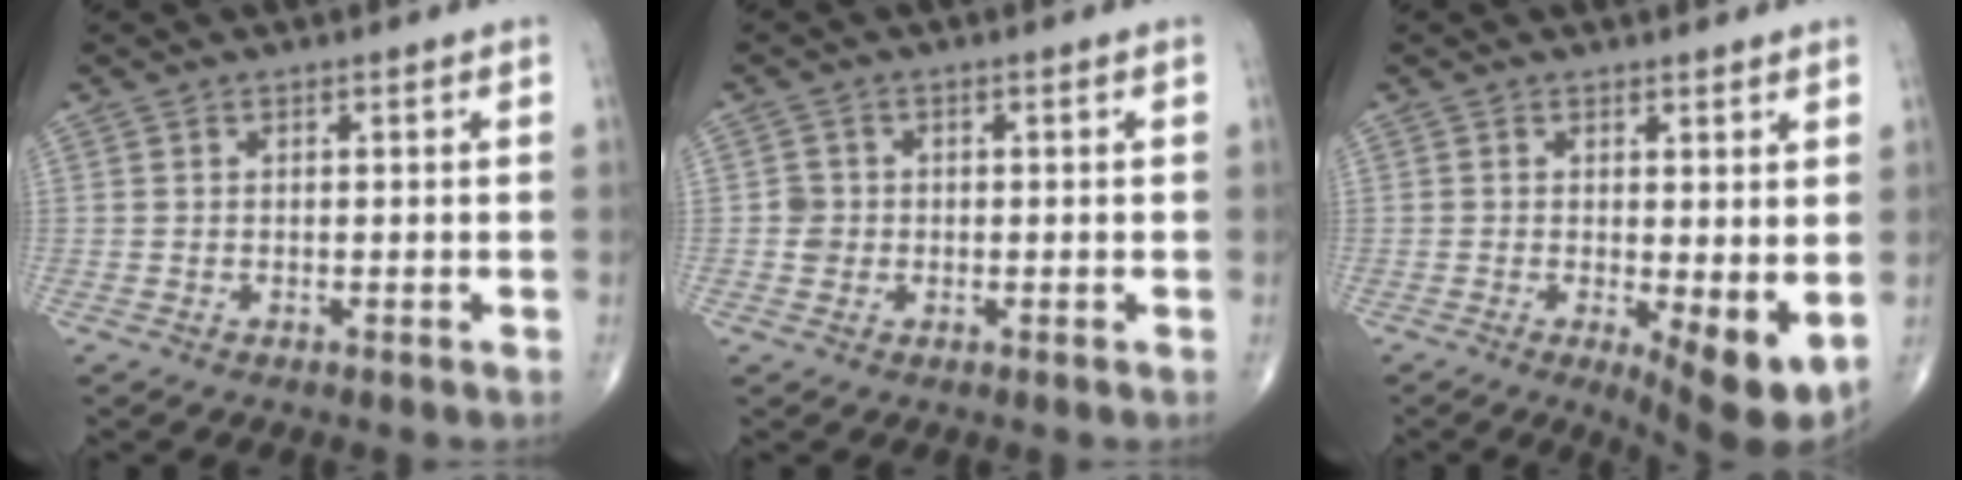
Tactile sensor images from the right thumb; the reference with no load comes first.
{"total": 2.3, "force": [-0.3, 2.2, 0.5], "torque": [0.005, 0.007, -0.006]}
{"total": 7.4, "force": [-0.6, 2.4, 7.0], "torque": [-0.100, -0.021, -0.005]}